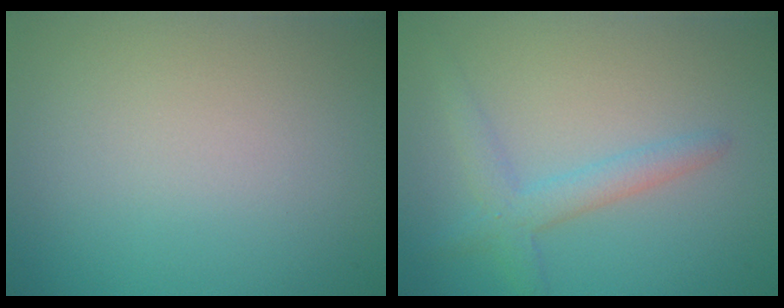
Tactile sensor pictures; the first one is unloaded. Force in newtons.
{"total": 2.7, "press": 2.7, "slide": 0.0}